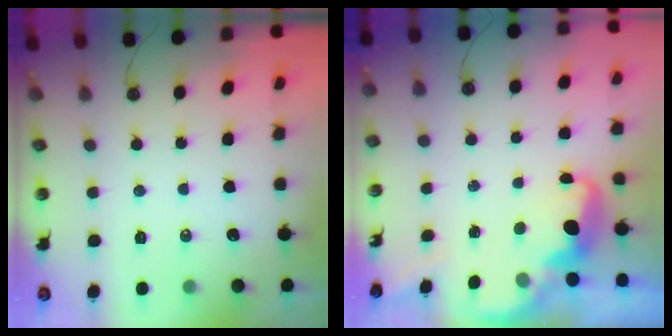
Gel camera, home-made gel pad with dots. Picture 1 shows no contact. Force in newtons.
{"total": 2.6, "press": 2.6, "slide": 0.4}